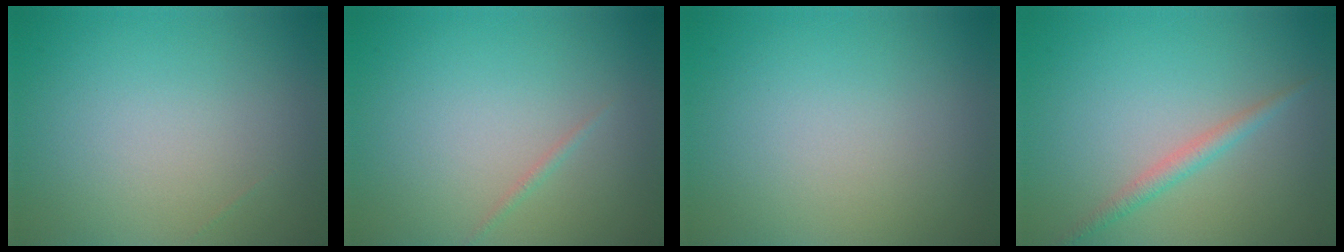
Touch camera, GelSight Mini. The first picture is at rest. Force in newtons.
{"total": 0.5, "press": 0.5, "slide": 0.0}
{"total": 0.0}
{"total": 1.6, "press": 1.6, "slide": 0.0}